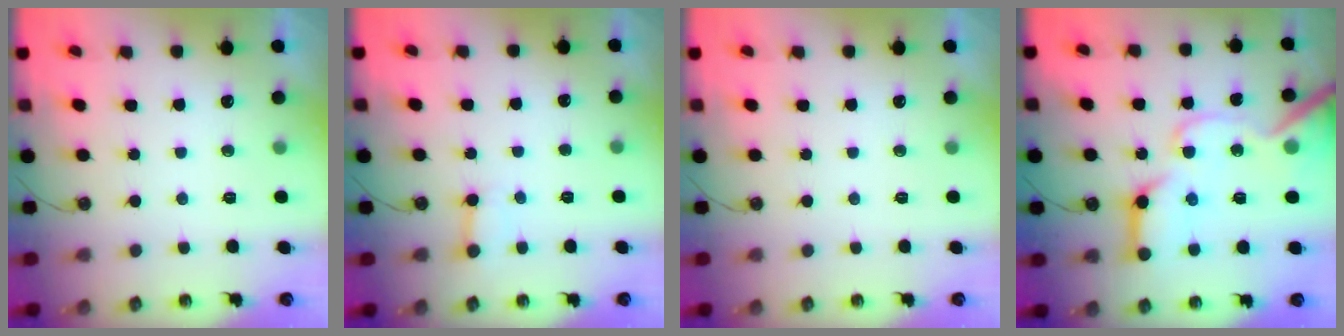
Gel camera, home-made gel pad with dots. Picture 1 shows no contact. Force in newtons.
{"total": 2.6, "press": 2.6, "slide": 0.2}
{"total": 0.0}
{"total": 21.5, "press": 21.4, "slide": 2.4}